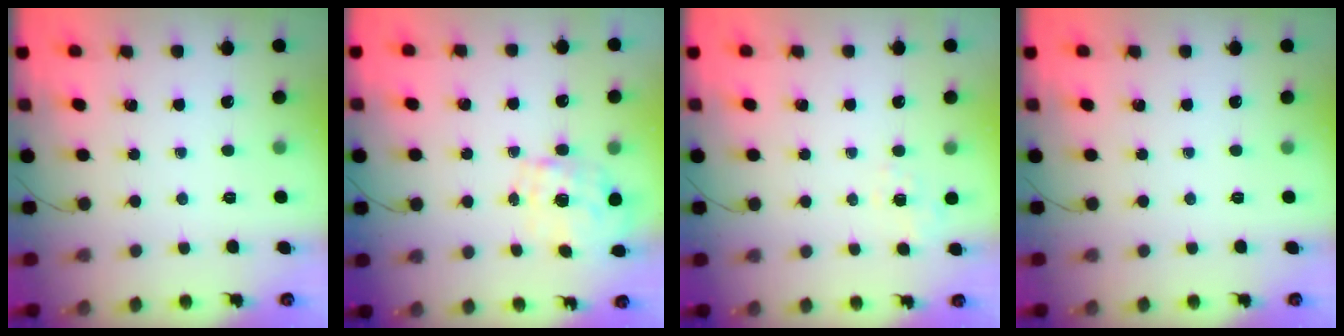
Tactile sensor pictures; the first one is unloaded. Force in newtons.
{"total": 1.6, "press": 1.4, "slide": 0.7}
{"total": 1.7, "press": 0.9, "slide": 1.4}
{"total": 0.0}